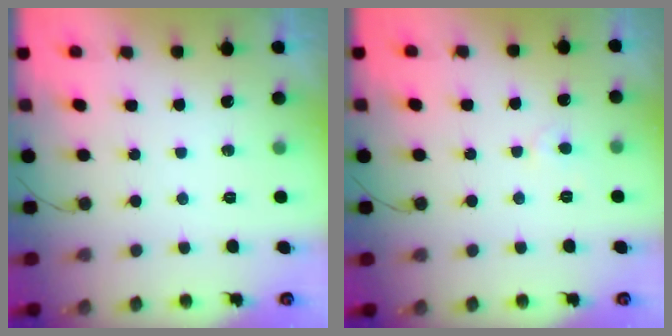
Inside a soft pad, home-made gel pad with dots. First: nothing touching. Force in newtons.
{"total": 3.3, "press": 3.3, "slide": 0.4}